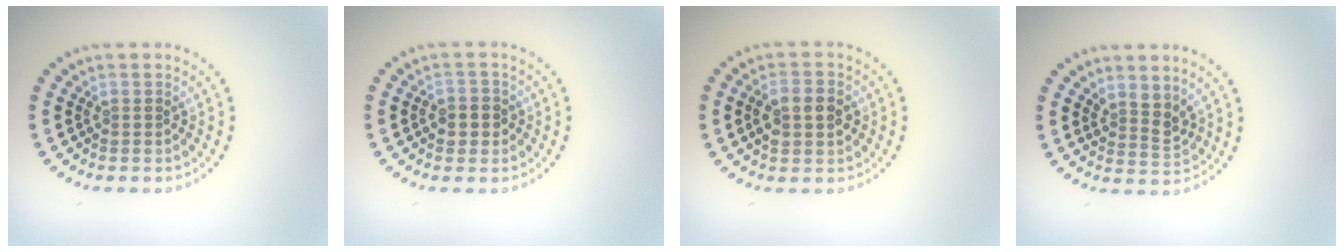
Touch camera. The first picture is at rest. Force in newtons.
{"total": 2.3, "press": 2.1, "slide": 0.8}
{"total": 3.6, "press": 3.6, "slide": 0.1}
{"total": 2.2, "press": 1.7, "slide": 1.4}